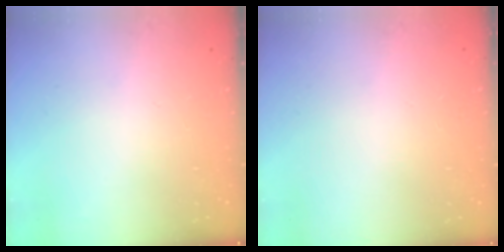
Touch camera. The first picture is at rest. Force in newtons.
{"total": 0.0}